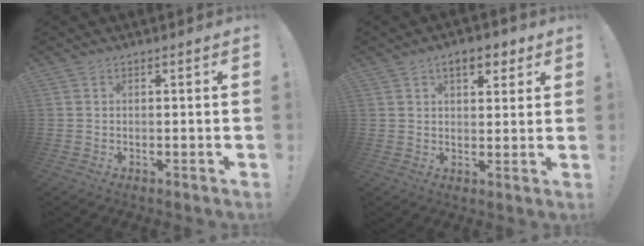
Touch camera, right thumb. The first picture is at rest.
{"total": 6.5, "force": [3.7, 3.3, 4.3], "torque": [-0.057, -0.004, 0.061]}